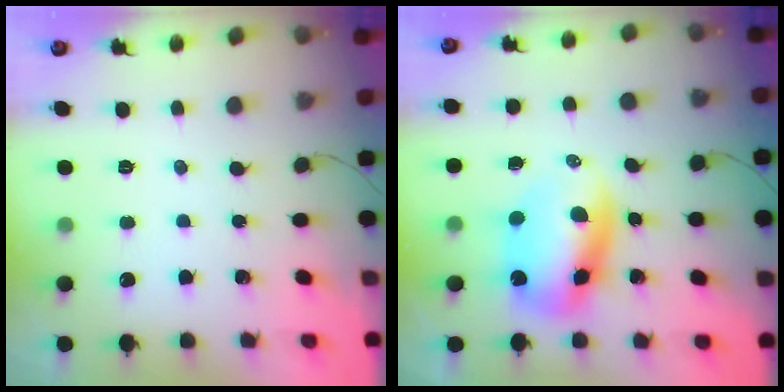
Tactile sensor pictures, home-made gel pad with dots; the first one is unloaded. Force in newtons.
{"total": 9.5, "press": 9.3, "slide": 2.3}